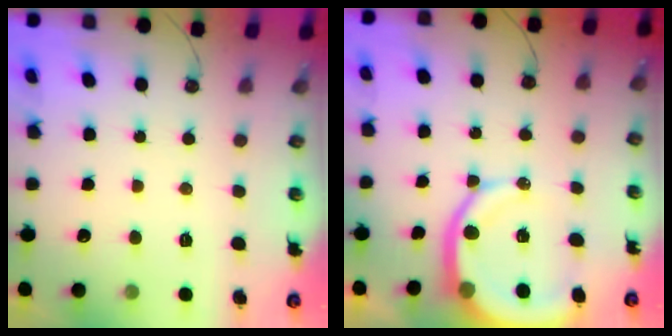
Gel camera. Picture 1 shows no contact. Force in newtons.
{"total": 12.1, "press": 12.0, "slide": 1.6}